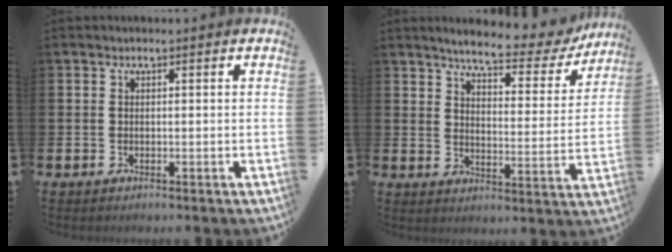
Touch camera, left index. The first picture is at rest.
{"total": 6.2, "force": [5.6, 1.2, 2.4], "torque": [-0.053, -0.043, 0.088]}